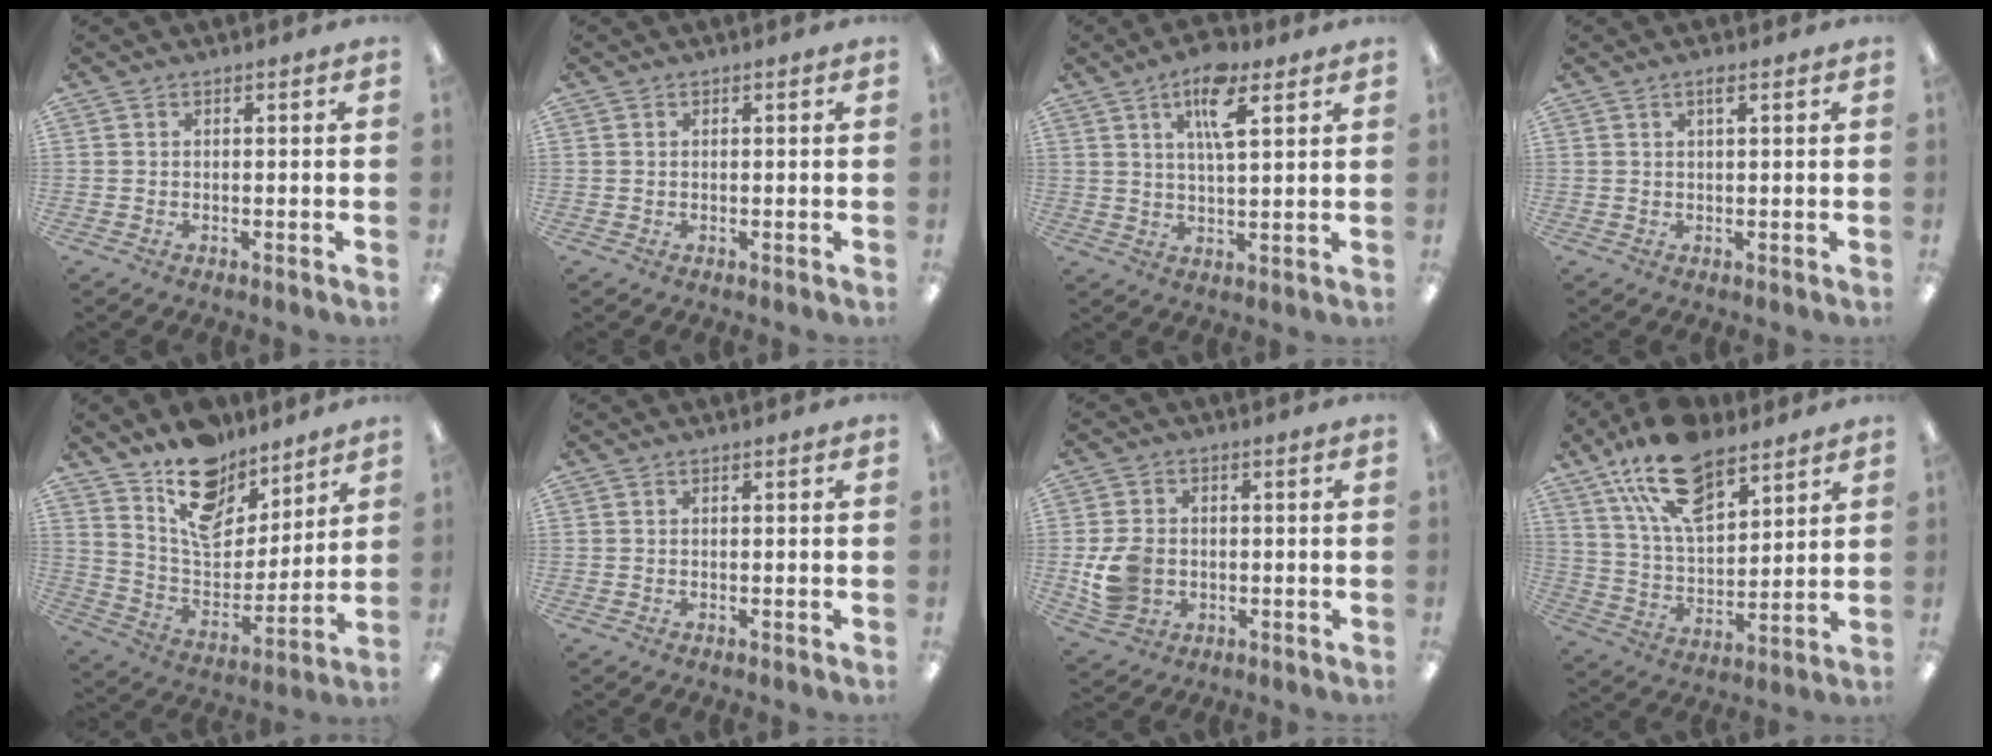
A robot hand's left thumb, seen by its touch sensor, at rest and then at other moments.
{"total": 0.0}
{"total": 9.6, "force": [5.3, 3.3, 7.3], "torque": [-0.122, -0.009, 0.086]}
{"total": 1.7, "force": [1.0, 0.4, 1.3], "torque": [-0.021, 0.000, 0.015]}
{"total": 15.5, "force": [11.5, 8.4, 6.2], "torque": [-0.102, -0.078, 0.209]}
{"total": 0.0}
{"total": 8.8, "force": [-1.2, 7.2, 4.8], "torque": [-0.101, 0.016, -0.017]}
{"total": 17.9, "force": [11.7, 8.7, 10.4], "torque": [-0.194, -0.044, 0.212]}